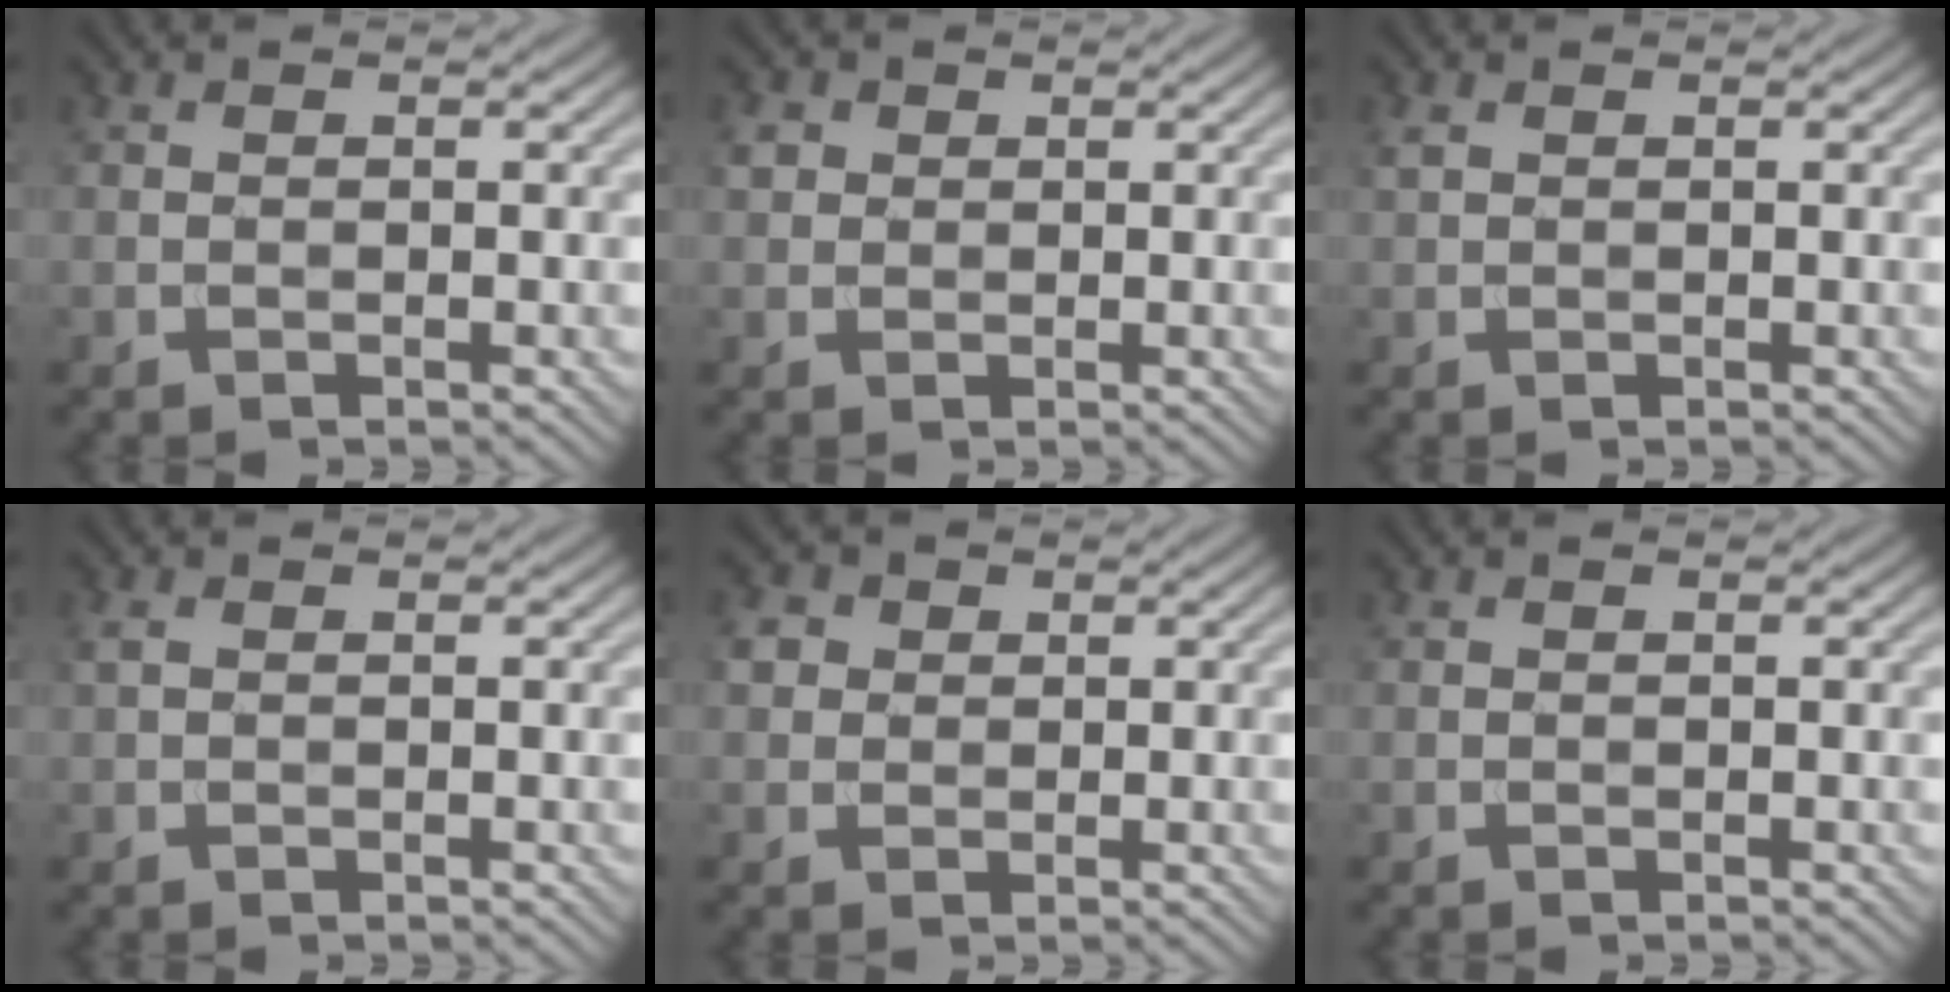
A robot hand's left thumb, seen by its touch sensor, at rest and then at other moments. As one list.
[{"total": 1.9, "force": [0.6, 1.7, 0.6], "torque": [-0.017, 0.001, 0.009]}, {"total": 1.0, "force": [0.5, 0.6, 0.6], "torque": [-0.016, 0.002, 0.011]}, {"total": 1.0, "force": [0.3, 0.5, 0.9], "torque": [-0.027, 0.005, 0.003]}, {"total": 3.0, "force": [0.8, 2.7, 1.1], "torque": [-0.034, 0.007, 0.009]}, {"total": 0.0}]